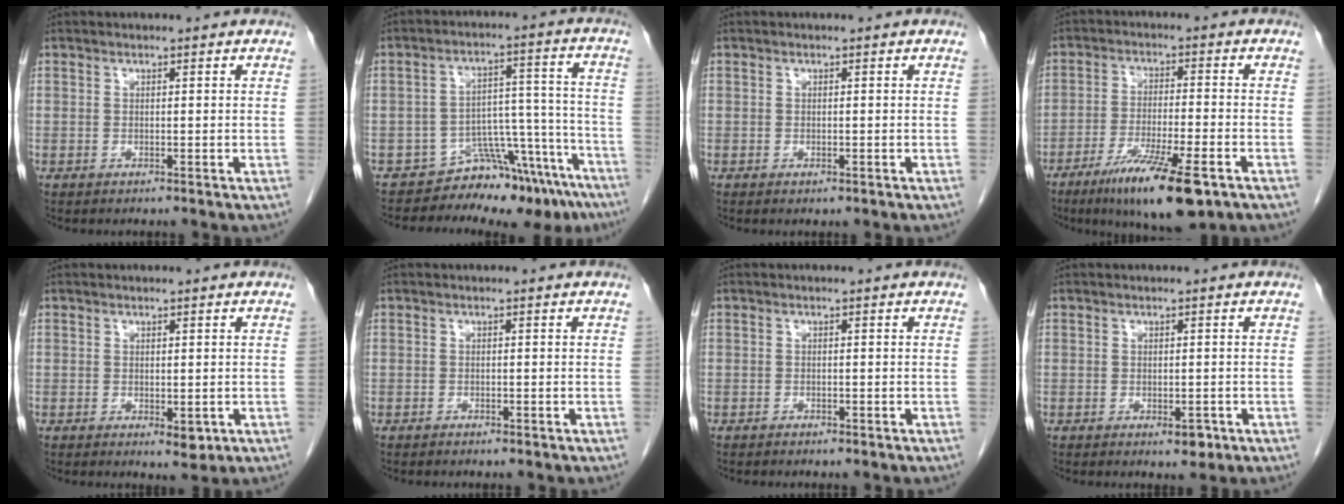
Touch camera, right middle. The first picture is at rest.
{"total": 12.3, "force": [-11.0, 4.1, 3.8], "torque": [-0.009, 0.076, -0.153]}
{"total": 0.7, "force": [-0.3, 0.4, 0.4], "torque": [-0.007, 0.000, -0.002]}
{"total": 12.5, "force": [-7.5, 1.7, 9.9], "torque": [-0.169, -0.027, -0.120]}
{"total": 2.3, "force": [-0.6, 1.2, 1.9], "torque": [-0.019, -0.003, -0.001]}
{"total": 1.1, "force": [-0.9, 0.4, 0.6], "torque": [-0.012, -0.001, -0.009]}
{"total": 1.3, "force": [-1.0, 0.5, 0.6], "torque": [-0.013, -0.001, -0.010]}
{"total": 2.0, "force": [-0.9, 1.1, 1.4], "torque": [-0.015, 0.001, -0.006]}